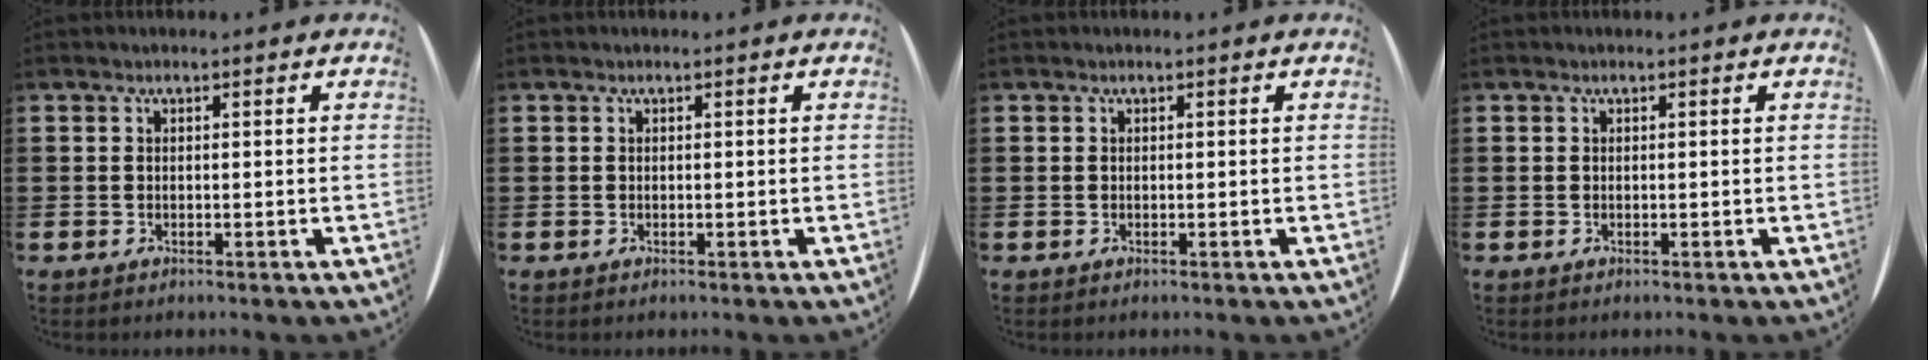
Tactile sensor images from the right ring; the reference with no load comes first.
{"total": 0.0}
{"total": 0.0}
{"total": 0.0}